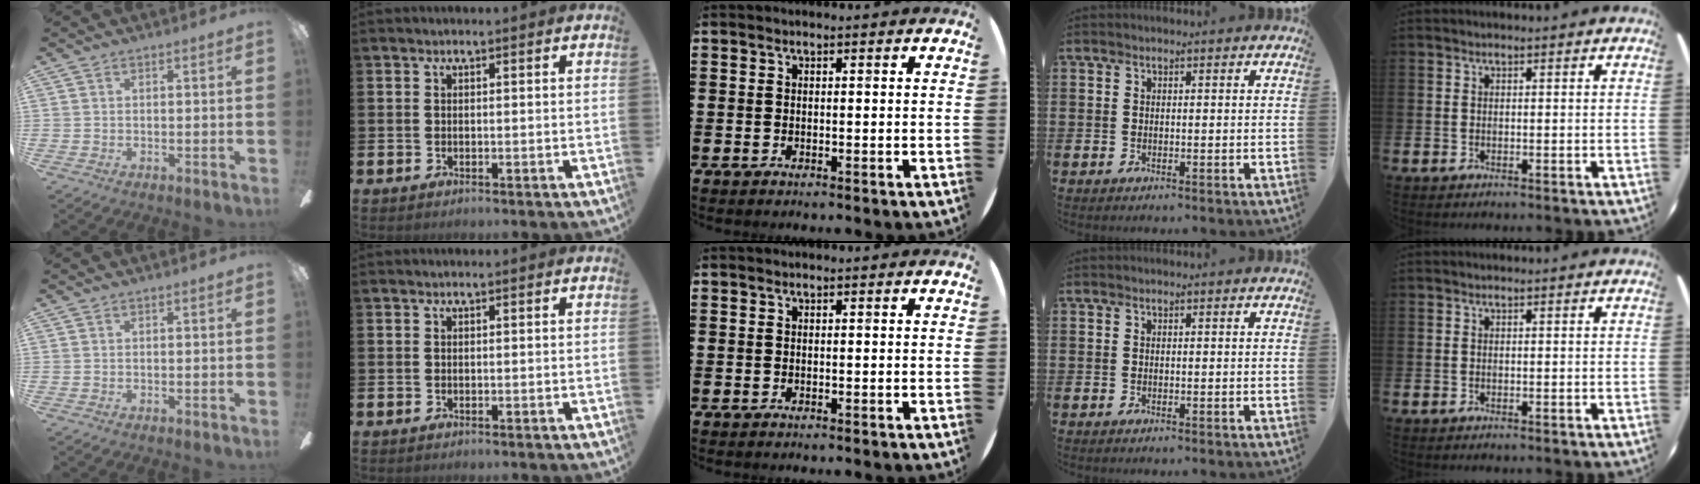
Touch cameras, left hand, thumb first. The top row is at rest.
{}